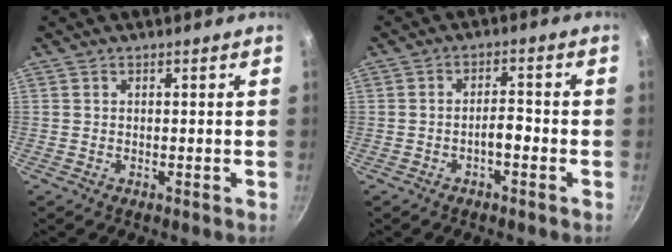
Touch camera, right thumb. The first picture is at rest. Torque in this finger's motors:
{"motor_torque": [0.18, -0.19, 0.25, -0.01, 0.01]}